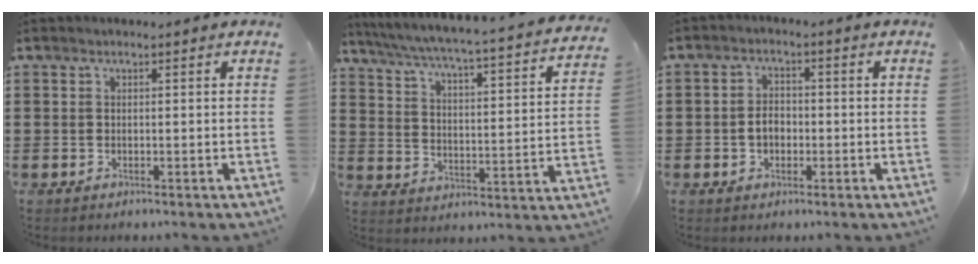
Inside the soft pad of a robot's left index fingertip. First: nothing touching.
{"total": 3.8, "force": [3.3, -0.7, 1.7], "torque": [-0.055, -0.043, 0.042]}
{"total": 3.1, "force": [-0.7, 2.1, 2.1], "torque": [-0.042, 0.004, -0.015]}